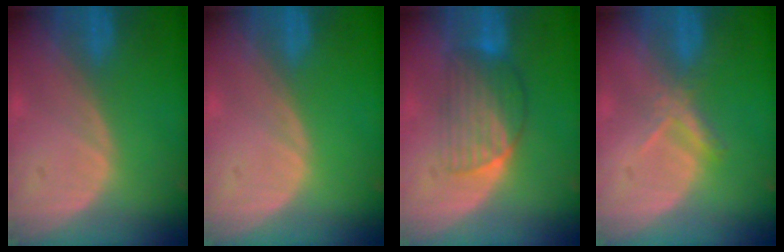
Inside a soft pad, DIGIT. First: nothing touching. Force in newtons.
{"total": 0.0}
{"total": 6.7, "press": 6.3, "slide": 2.3}
{"total": 3.1, "press": 2.9, "slide": 0.9}